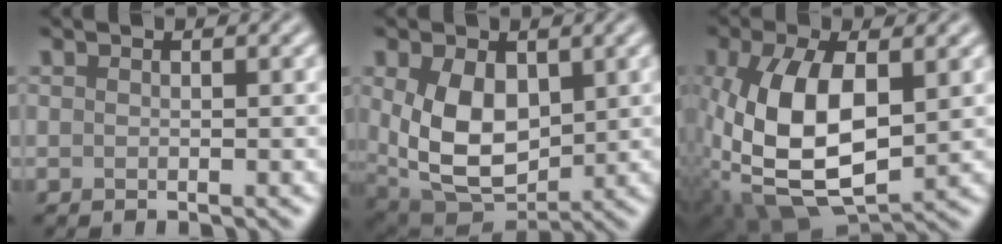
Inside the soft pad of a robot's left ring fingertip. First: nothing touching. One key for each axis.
{"total": 8.0, "fx": 1.0, "fy": 5.2, "fz": 6.0, "tx": -0.130, "ty": -0.013, "tz": 0.024}
{"total": 10.6, "fx": -0.1, "fy": 5.3, "fz": 9.2, "tx": -0.195, "ty": -0.002, "tz": 0.001}